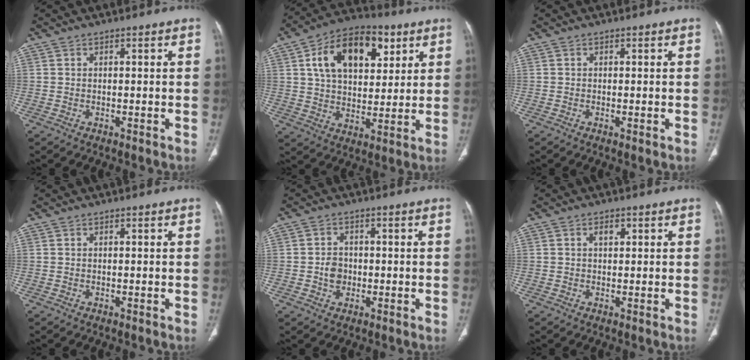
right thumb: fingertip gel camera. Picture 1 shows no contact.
{"total": 18.1, "force": [6.9, 11.1, 12.6], "torque": [-0.168, -0.004, 0.111]}
{"total": 0.7, "force": [-0.2, 0.2, 0.6], "torque": [-0.014, -0.003, -0.004]}
{"total": 0.0}
{"total": 3.7, "force": [-0.6, 3.2, 1.9], "torque": [-0.019, 0.008, -0.013]}
{"total": 1.8, "force": [0.6, 1.2, 1.2], "torque": [-0.013, 0.000, 0.008]}